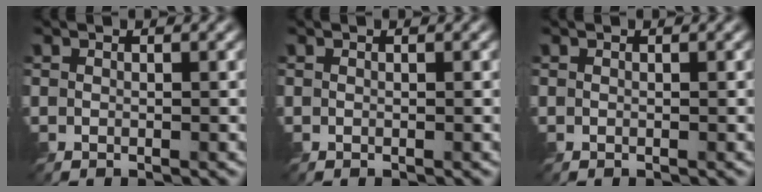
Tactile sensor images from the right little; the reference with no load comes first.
{"total": 0.0}
{"total": 0.0}